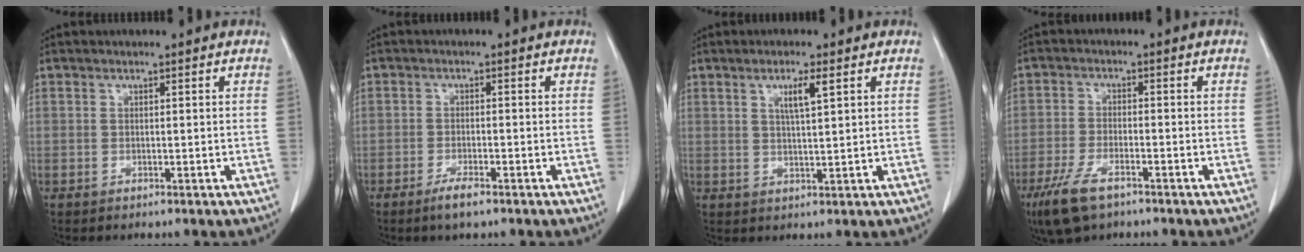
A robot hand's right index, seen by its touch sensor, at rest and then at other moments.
{"total": 3.2, "force": [-2.2, 0.4, 2.2], "torque": [-0.046, -0.004, -0.040]}
{"total": 3.6, "force": [1.6, 0.1, 3.2], "torque": [-0.058, -0.002, 0.029]}
{"total": 7.2, "force": [-4.7, 2.1, 5.0], "torque": [-0.112, -0.016, -0.083]}